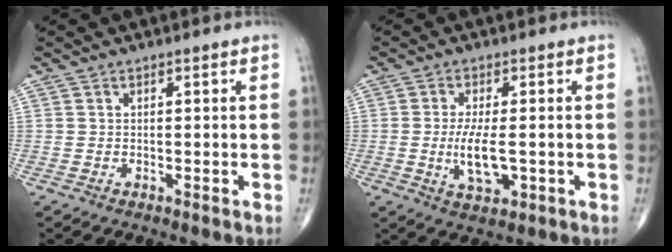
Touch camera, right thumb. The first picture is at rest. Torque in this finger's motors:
{"motor_torque": [0.54, 1.56, 0.63, 0.44, 0.22]}